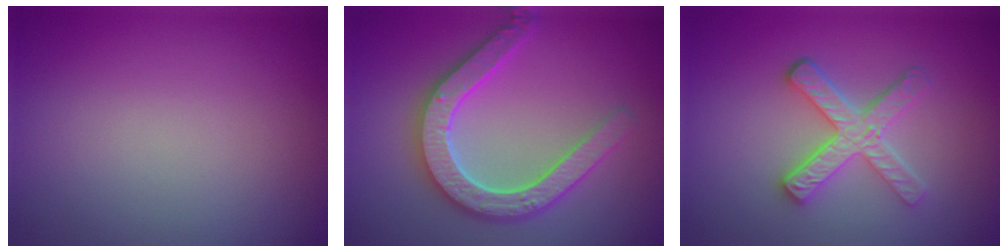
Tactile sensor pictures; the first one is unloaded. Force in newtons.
{"total": 5.1, "press": 5.0, "slide": 0.9}
{"total": 4.1, "press": 3.3, "slide": 2.4}